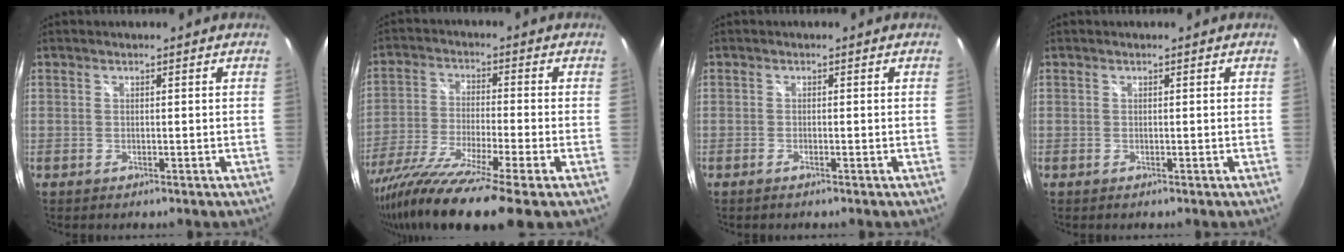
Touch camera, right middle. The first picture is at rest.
{"total": 18.1, "force": [-13.5, -0.2, 12.1], "torque": [-0.237, -0.066, -0.235]}
{"total": 0.8, "force": [-0.6, 0.0, 0.5], "torque": [-0.011, -0.001, -0.014]}
{"total": 0.0}